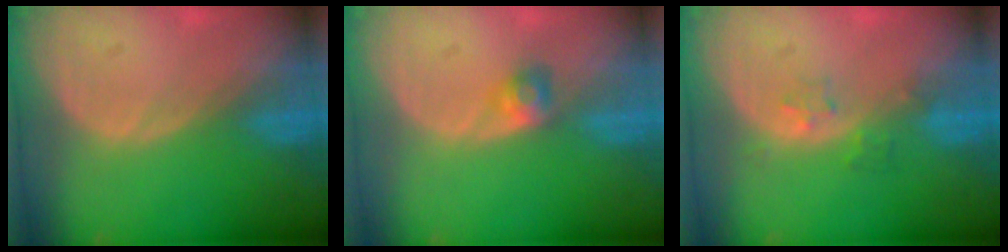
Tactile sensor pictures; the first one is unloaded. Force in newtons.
{"total": 2.4, "press": 2.3, "slide": 0.7}
{"total": 2.3, "press": 2.2, "slide": 0.3}